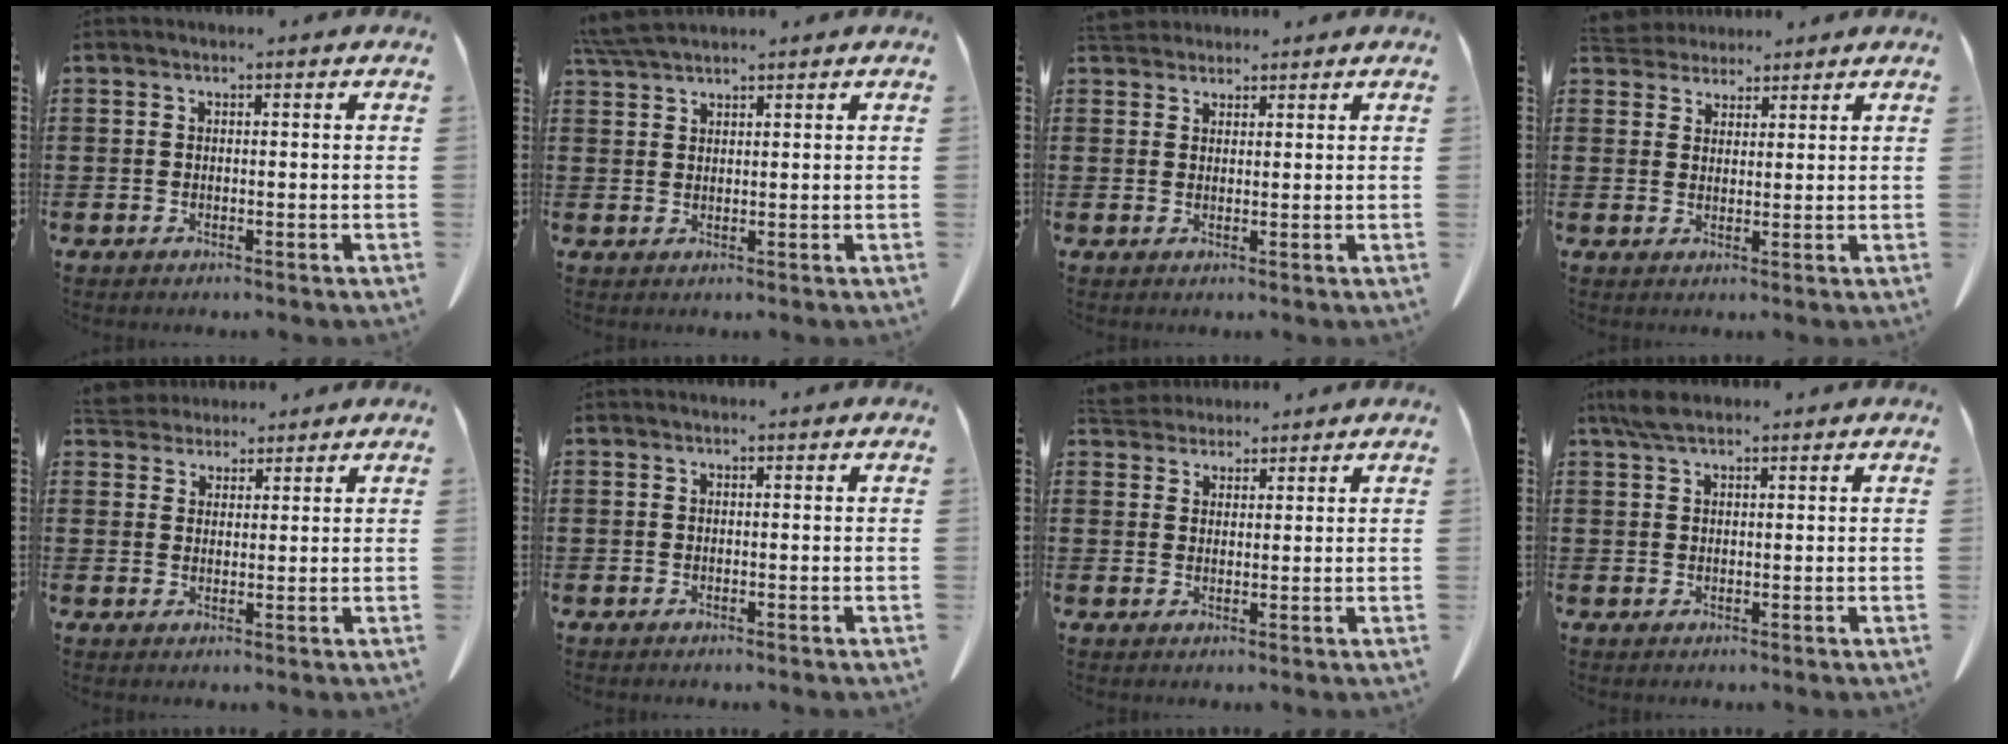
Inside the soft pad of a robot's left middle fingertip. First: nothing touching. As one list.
[{"total": 4.2, "force": [3.7, 0.5, 1.9], "torque": [-0.049, -0.004, 0.070]}, {"total": 3.0, "force": [2.8, 1.0, 0.8], "torque": [-0.023, -0.002, 0.055]}, {"total": 3.9, "force": [3.7, 1.1, 0.3], "torque": [-0.019, -0.008, 0.071]}, {"total": 4.0, "force": [3.8, 1.1, 0.5], "torque": [-0.024, -0.008, 0.073]}, {"total": 0.0}, {"total": 3.6, "force": [3.4, 1.0, 0.4], "torque": [-0.021, -0.006, 0.067]}, {"total": 3.2, "force": [2.2, 1.0, 2.1], "torque": [-0.047, 0.003, 0.041]}]